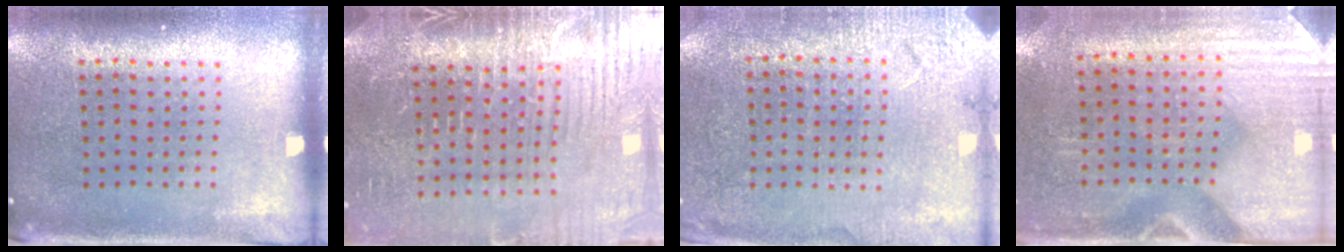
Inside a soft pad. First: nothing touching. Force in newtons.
{"total": 4.1, "press": 3.8, "slide": 1.4}
{"total": 2.7, "press": 2.7, "slide": 0.2}
{"total": 3.0, "press": 2.6, "slide": 1.5}